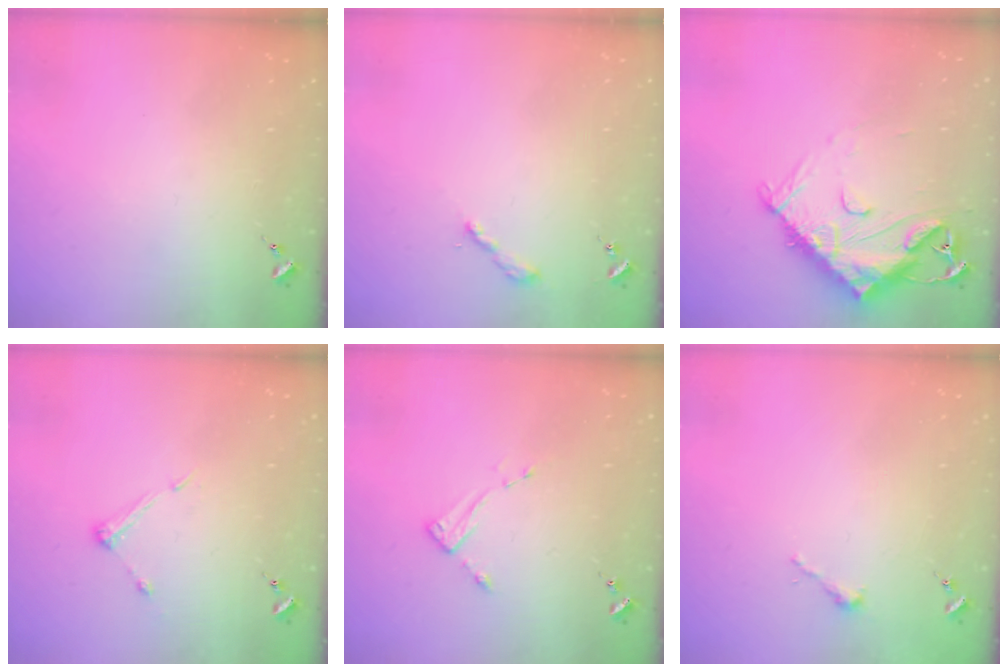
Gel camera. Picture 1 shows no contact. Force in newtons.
{"total": 2.2, "press": 2.2, "slide": 0.2}
{"total": 14.6, "press": 14.5, "slide": 1.1}
{"total": 5.6, "press": 5.5, "slide": 0.7}
{"total": 2.7, "press": 2.7, "slide": 0.4}
{"total": 2.5, "press": 2.5, "slide": 0.2}